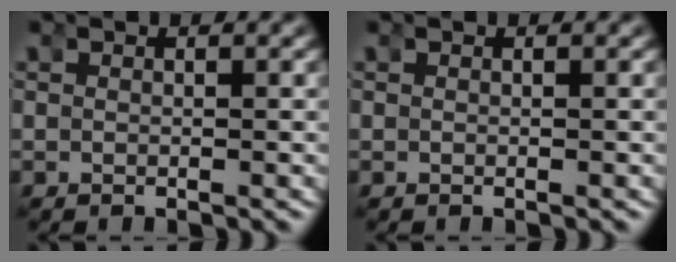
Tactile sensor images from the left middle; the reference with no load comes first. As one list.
[{"total": 0.0}]